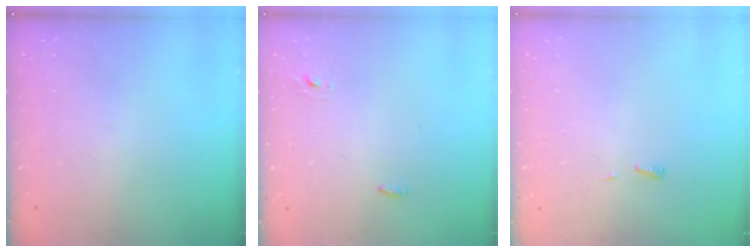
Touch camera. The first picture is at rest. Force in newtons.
{"total": 3.1, "press": 2.8, "slide": 1.2}
{"total": 3.9, "press": 3.9, "slide": 0.6}